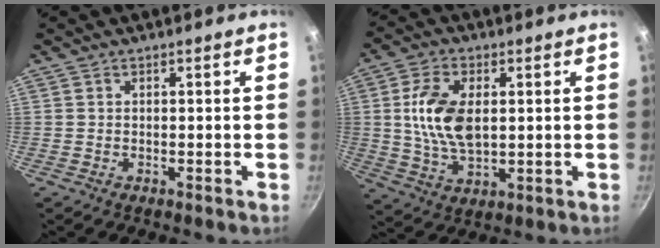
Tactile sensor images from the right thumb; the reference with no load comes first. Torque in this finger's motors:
{"motor_torque": [0.33, 0.33, 1.43, 0.49, 0.26]}